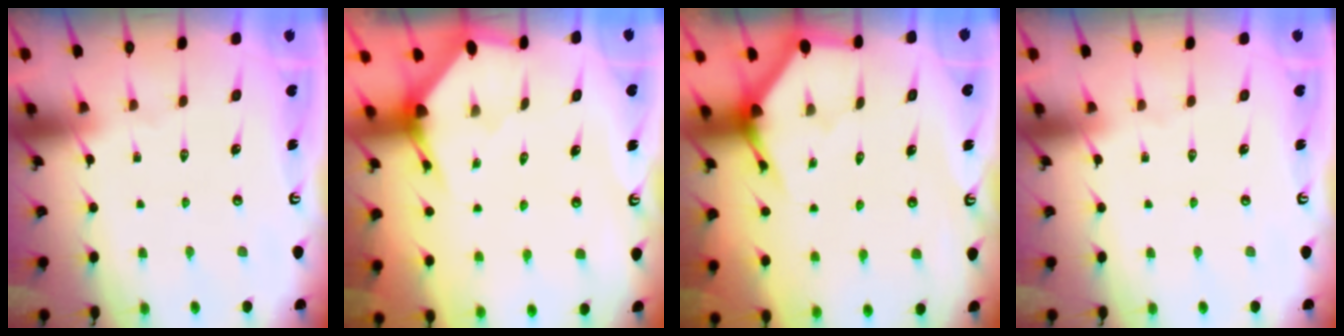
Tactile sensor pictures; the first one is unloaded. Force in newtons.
{"total": 3.0, "press": 3.0, "slide": 0.3}
{"total": 3.6, "press": 3.6, "slide": 0.2}
{"total": 0.0}